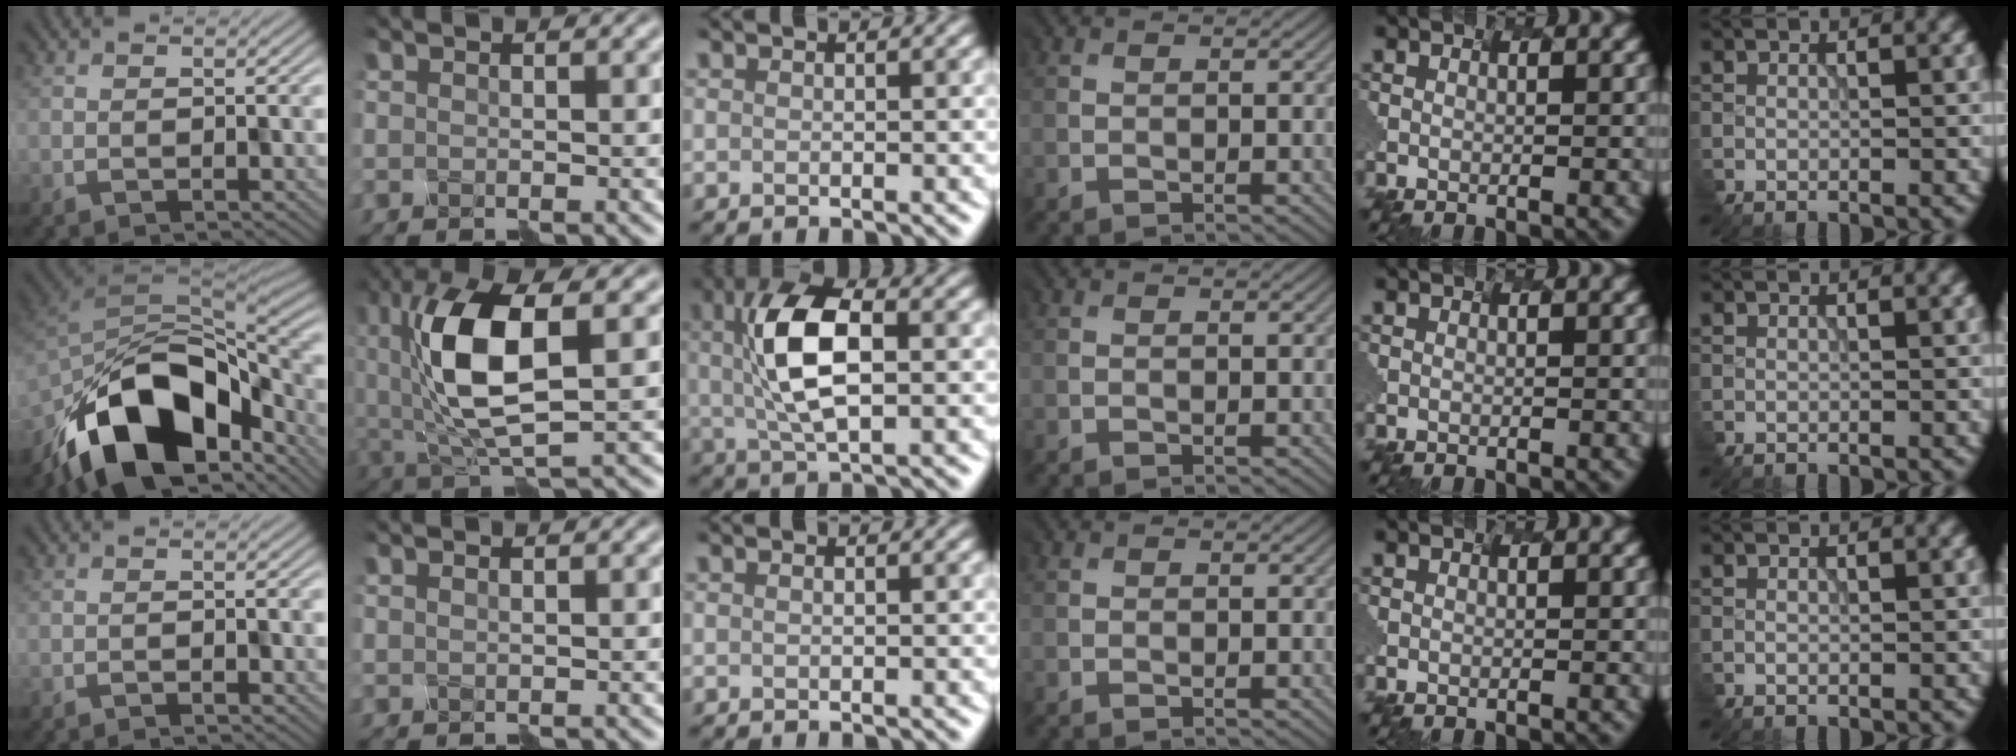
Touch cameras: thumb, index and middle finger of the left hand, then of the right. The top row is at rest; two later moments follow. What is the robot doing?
{"motion": "disassemble", "object": "markers"}